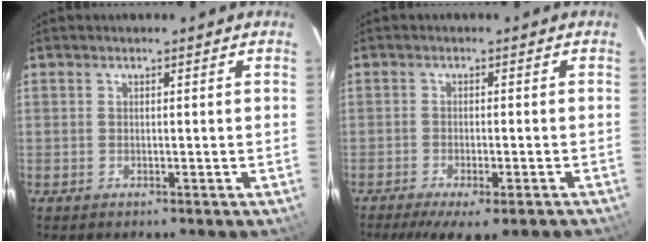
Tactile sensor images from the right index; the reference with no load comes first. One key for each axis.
{"total": 10.4, "fx": -7.7, "fy": 3.0, "fz": 6.4, "tx": -0.098, "ty": -0.009, "tz": -0.113}